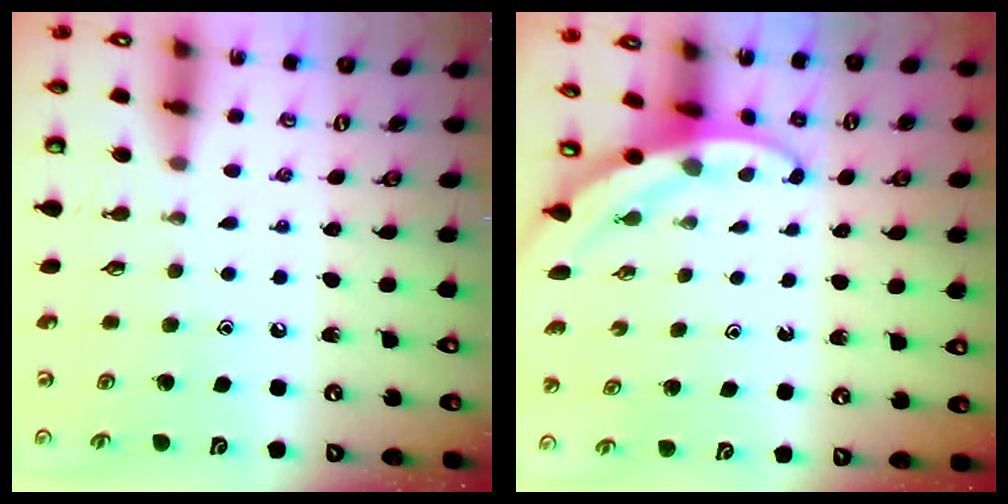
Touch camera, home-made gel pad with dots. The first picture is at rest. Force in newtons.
{"total": 3.5, "press": 3.5, "slide": 0.2}